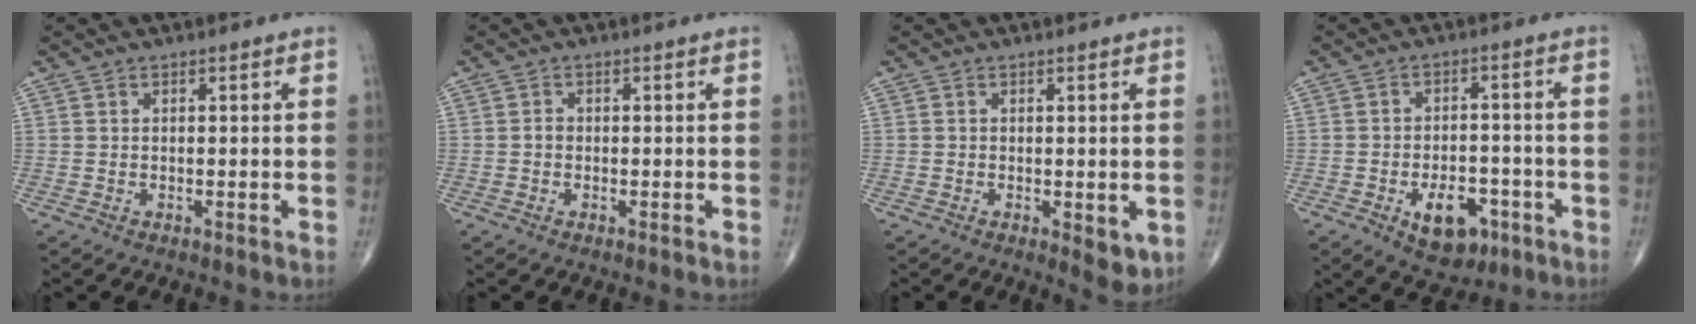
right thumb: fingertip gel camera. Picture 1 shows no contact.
{"total": 1.1, "force": [-0.3, 0.9, 0.6], "torque": [-0.005, 0.003, -0.007]}
{"total": 4.3, "force": [-1.0, 2.0, 3.7], "torque": [-0.040, -0.009, -0.010]}
{"total": 9.4, "force": [-4.2, 5.7, 6.2], "torque": [-0.068, 0.023, -0.055]}